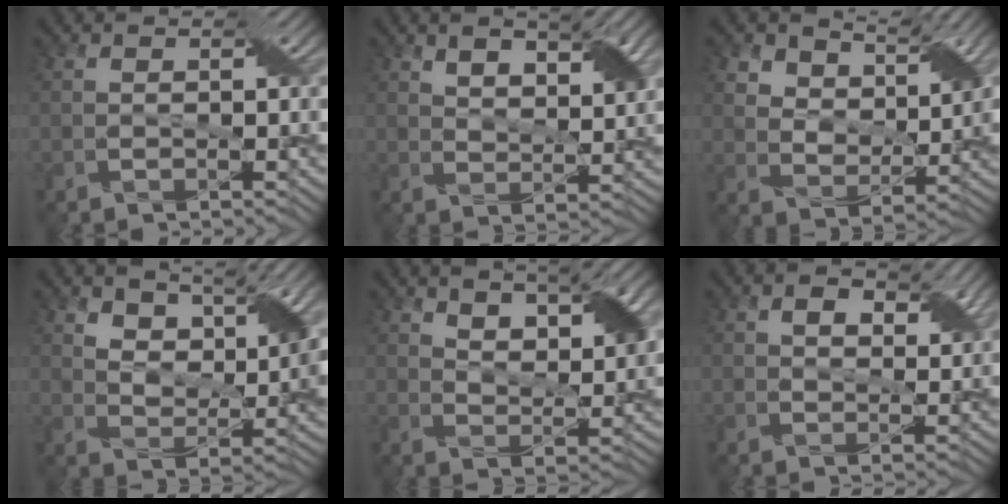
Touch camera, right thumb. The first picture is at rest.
{"total": 5.0, "force": [3.2, 1.7, 3.4], "torque": [-0.058, 0.001, 0.056]}
{"total": 6.6, "force": [5.2, 3.5, 2.3], "torque": [-0.052, -0.004, 0.093]}
{"total": 5.9, "force": [4.0, 2.8, 3.3], "torque": [-0.057, -0.004, 0.069]}
{"total": 6.2, "force": [3.9, 2.3, 4.2], "torque": [-0.068, 0.004, 0.070]}
{"total": 3.7, "force": [2.0, 2.1, 2.3], "torque": [-0.034, -0.001, 0.030]}